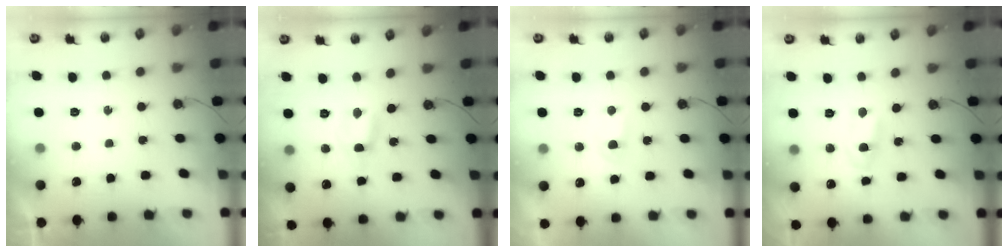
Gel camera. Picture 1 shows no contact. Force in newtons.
{"total": 0.6, "press": 0.3, "slide": 0.6}
{"total": 3.3, "press": 3.3, "slide": 0.5}
{"total": 1.9, "press": 1.9, "slide": 0.2}